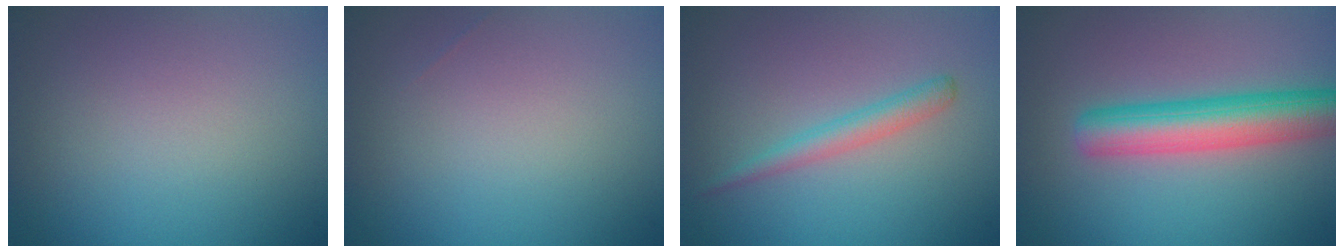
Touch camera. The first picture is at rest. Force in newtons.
{"total": 0.0}
{"total": 1.8, "press": 1.8, "slide": 0.0}
{"total": 5.8, "press": 5.8, "slide": 0.2}